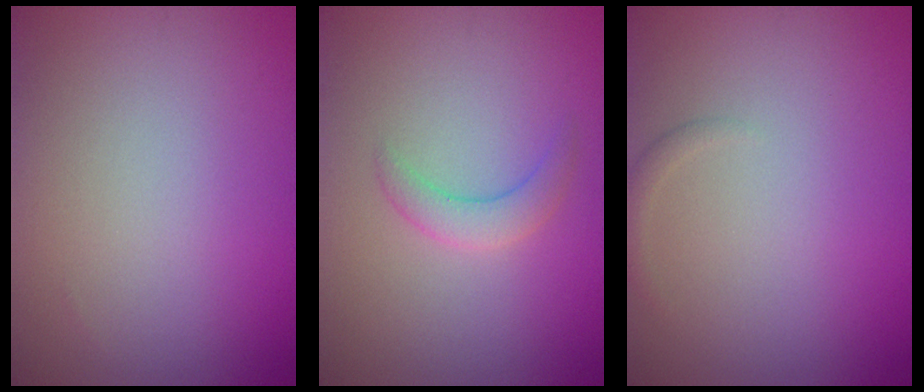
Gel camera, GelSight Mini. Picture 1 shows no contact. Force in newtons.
{"total": 2.0, "press": 2.0, "slide": 0.1}
{"total": 0.7, "press": 0.7, "slide": 0.0}